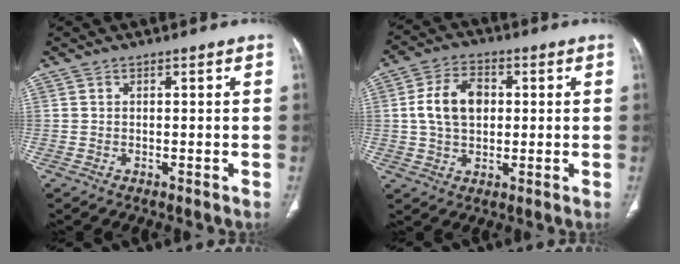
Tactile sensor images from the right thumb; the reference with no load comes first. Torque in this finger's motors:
{"motor_torque": [0.88, 2.15, 0.39, -0.52, 0.08]}